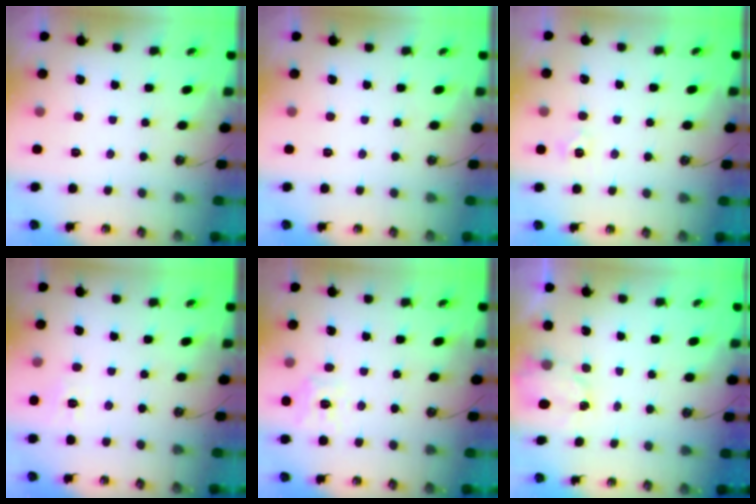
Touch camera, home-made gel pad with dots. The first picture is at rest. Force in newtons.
{"total": 0.0}
{"total": 3.6, "press": 3.5, "slide": 0.5}
{"total": 2.8, "press": 2.8, "slide": 0.5}
{"total": 10.0, "press": 9.9, "slide": 1.1}
{"total": 2.3, "press": 2.3, "slide": 0.4}